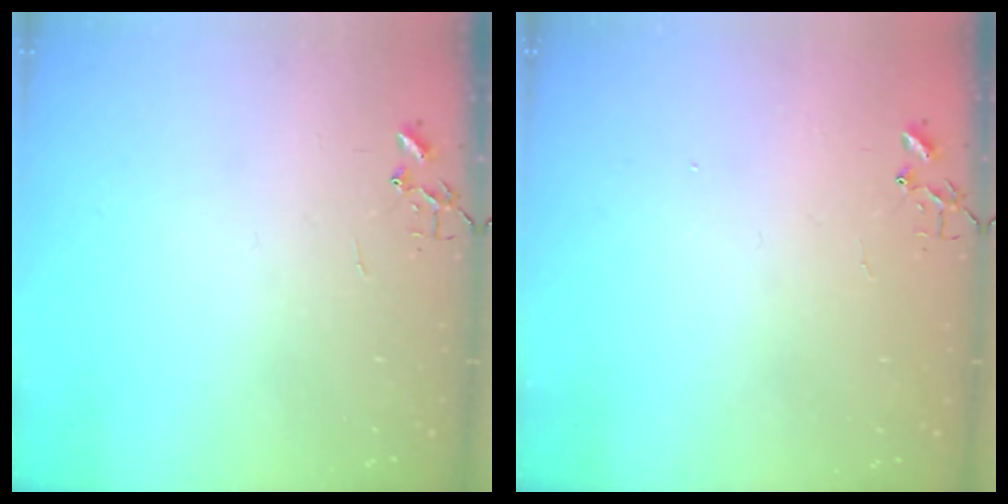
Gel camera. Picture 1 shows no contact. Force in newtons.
{"total": 1.1, "press": 1.1, "slide": 0.1}